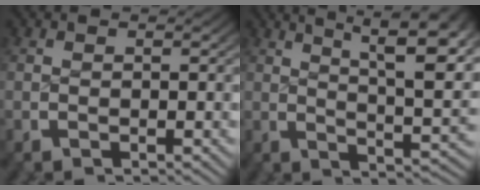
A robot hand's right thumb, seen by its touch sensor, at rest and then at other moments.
{"total": 10.1, "force": [4.3, 4.6, 7.9], "torque": [-0.089, 0.000, 0.059]}